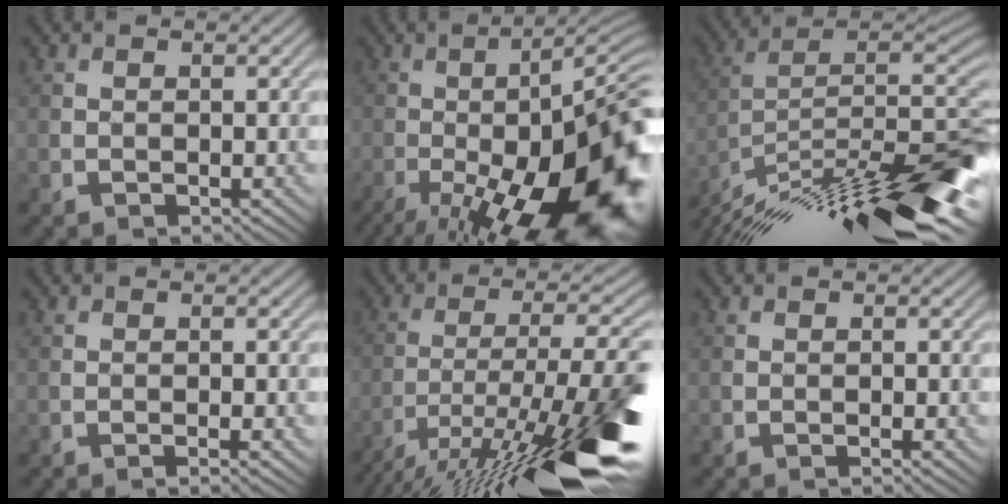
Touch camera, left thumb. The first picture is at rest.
{"total": 21.3, "force": [-9.1, 6.5, 18.2], "torque": [-0.243, -0.035, -0.140]}
{"total": 17.2, "force": [-11.2, 4.2, 12.4], "torque": [-0.202, 0.011, -0.197]}
{"total": 1.8, "force": [-1.0, 0.3, 1.5], "torque": [-0.022, -0.001, -0.014]}
{"total": 17.4, "force": [-10.4, 3.9, 13.4], "torque": [-0.208, -0.008, -0.179]}
{"total": 1.2, "force": [-0.6, 0.3, 1.0], "torque": [-0.012, -0.001, -0.009]}